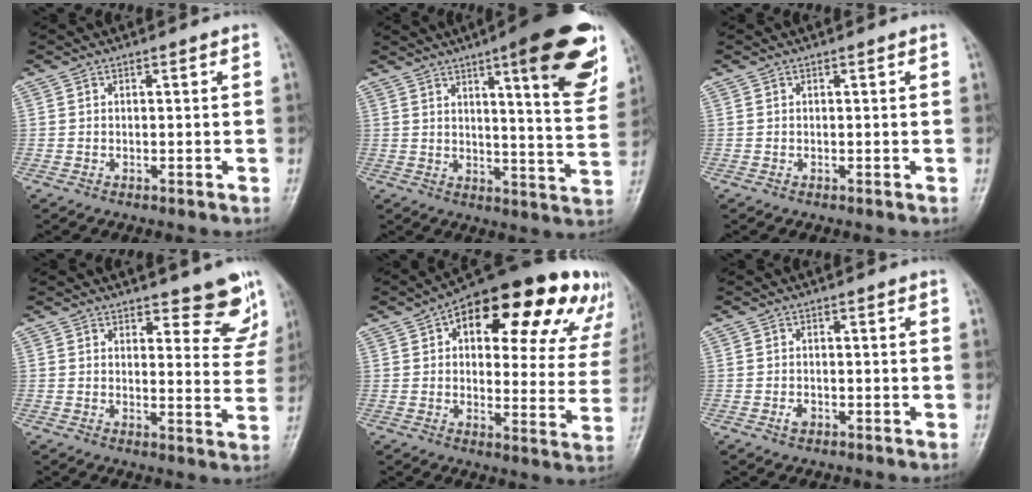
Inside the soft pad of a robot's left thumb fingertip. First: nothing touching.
{"total": 19.9, "force": [10.3, 4.2, 16.5], "torque": [-0.180, -0.043, 0.135]}
{"total": 0.0}
{"total": 8.4, "force": [6.5, 3.1, 4.3], "torque": [-0.010, -0.046, 0.073]}
{"total": 25.8, "force": [13.2, 11.5, 18.9], "torque": [-0.213, 0.007, 0.167]}
{"total": 1.3, "force": [-0.5, 0.9, 0.8], "torque": [-0.013, 0.000, -0.010]}